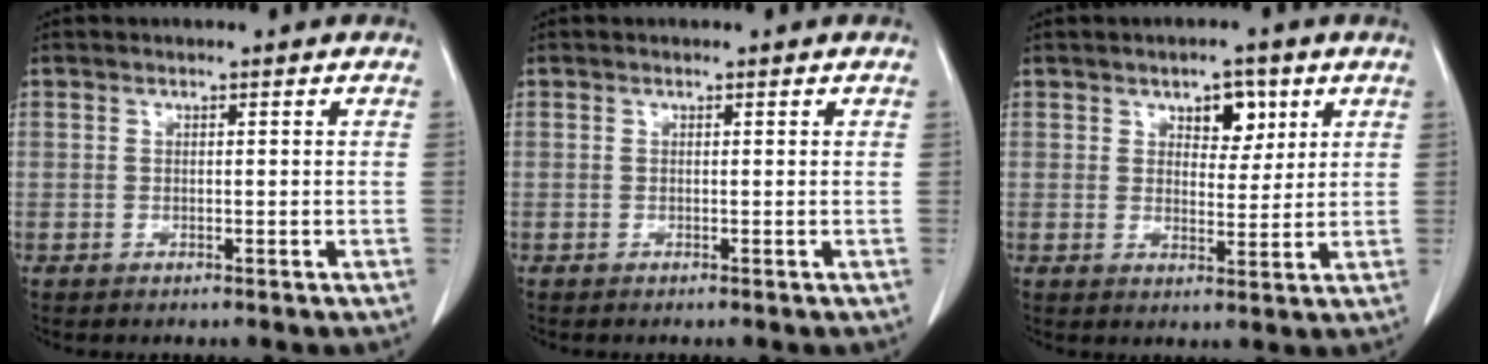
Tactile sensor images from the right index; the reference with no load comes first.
{"total": 0.0}
{"total": 4.8, "force": [2.5, 2.5, 3.2], "torque": [-0.041, 0.005, 0.037]}